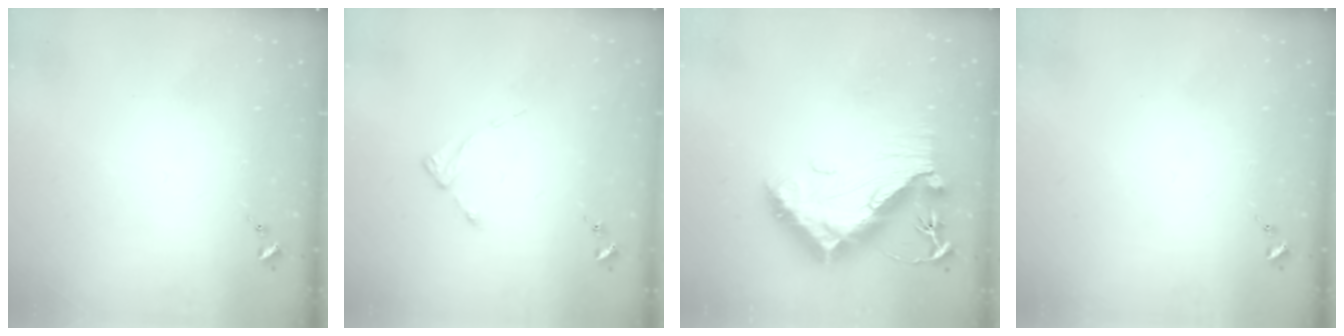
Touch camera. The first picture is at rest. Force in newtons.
{"total": 1.9, "press": 1.8, "slide": 0.3}
{"total": 14.8, "press": 14.7, "slide": 1.3}
{"total": 0.0}